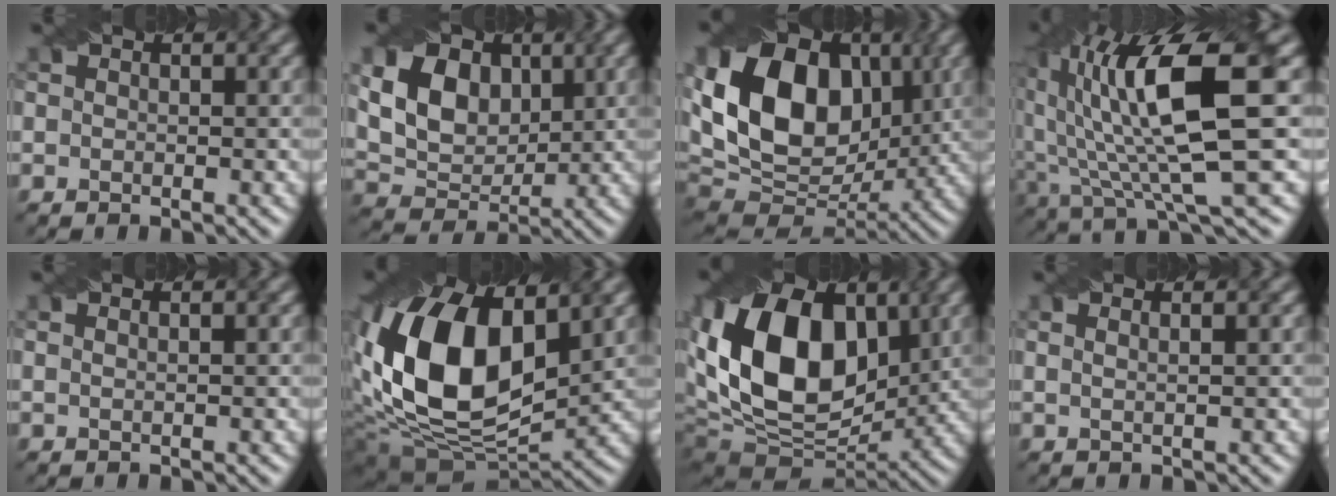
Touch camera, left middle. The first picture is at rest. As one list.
[{"total": 8.1, "force": [2.4, 5.7, 5.2], "torque": [-0.109, 0.005, 0.035]}, {"total": 16.6, "force": [3.3, 11.7, 11.3], "torque": [-0.212, 0.031, 0.049]}, {"total": 12.7, "force": [3.1, 3.5, 11.9], "torque": [-0.222, -0.003, 0.067]}, {"total": 1.8, "force": [0.9, 0.9, 1.2], "torque": [-0.003, 0.003, -0.009]}, {"total": 16.3, "force": [3.3, 9.7, 12.7], "torque": [-0.274, 0.007, 0.054]}, {"total": 16.1, "force": [2.3, 10.6, 11.9], "torque": [-0.219, 0.011, 0.029]}, {"total": 3.4, "force": [1.6, 1.8, 2.5], "torque": [-0.016, 0.025, -0.012]}]